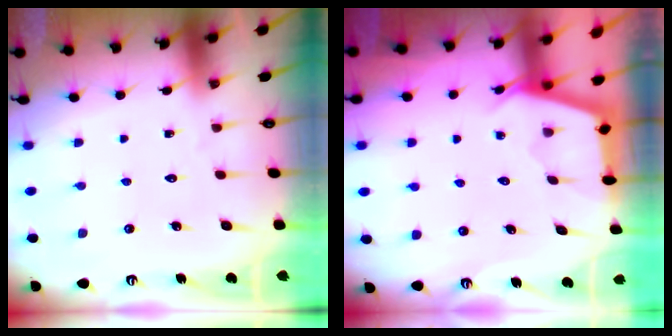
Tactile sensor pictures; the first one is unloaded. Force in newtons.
{"total": 2.9, "press": 2.9, "slide": 0.3}